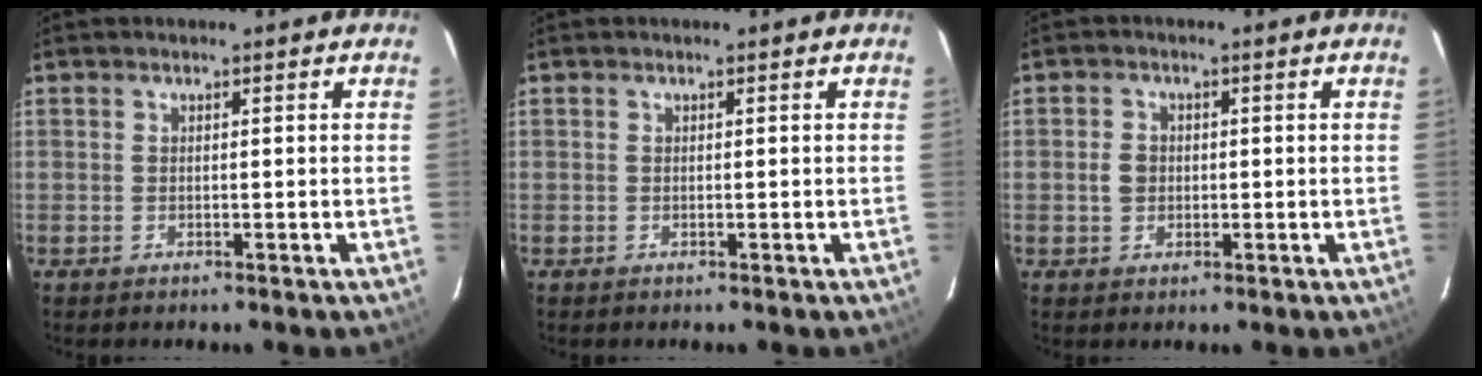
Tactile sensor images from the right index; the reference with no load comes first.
{"total": 0.0}
{"total": 2.5, "force": [-0.4, 2.2, 1.2], "torque": [-0.025, 0.006, -0.010]}